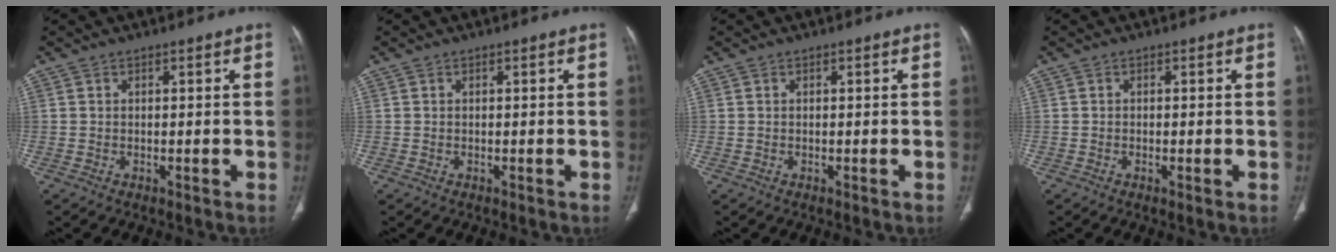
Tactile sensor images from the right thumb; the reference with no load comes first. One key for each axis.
{"total": 0.0}
{"total": 0.0}
{"total": 1.0, "fx": -0.3, "fy": 0.1, "fz": 0.9, "tx": -0.019, "ty": -0.003, "tz": -0.004}